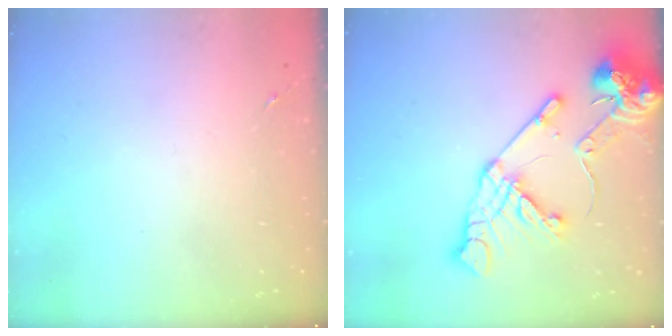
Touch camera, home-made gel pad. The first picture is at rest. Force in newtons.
{"total": 17.1, "press": 16.9, "slide": 2.3}